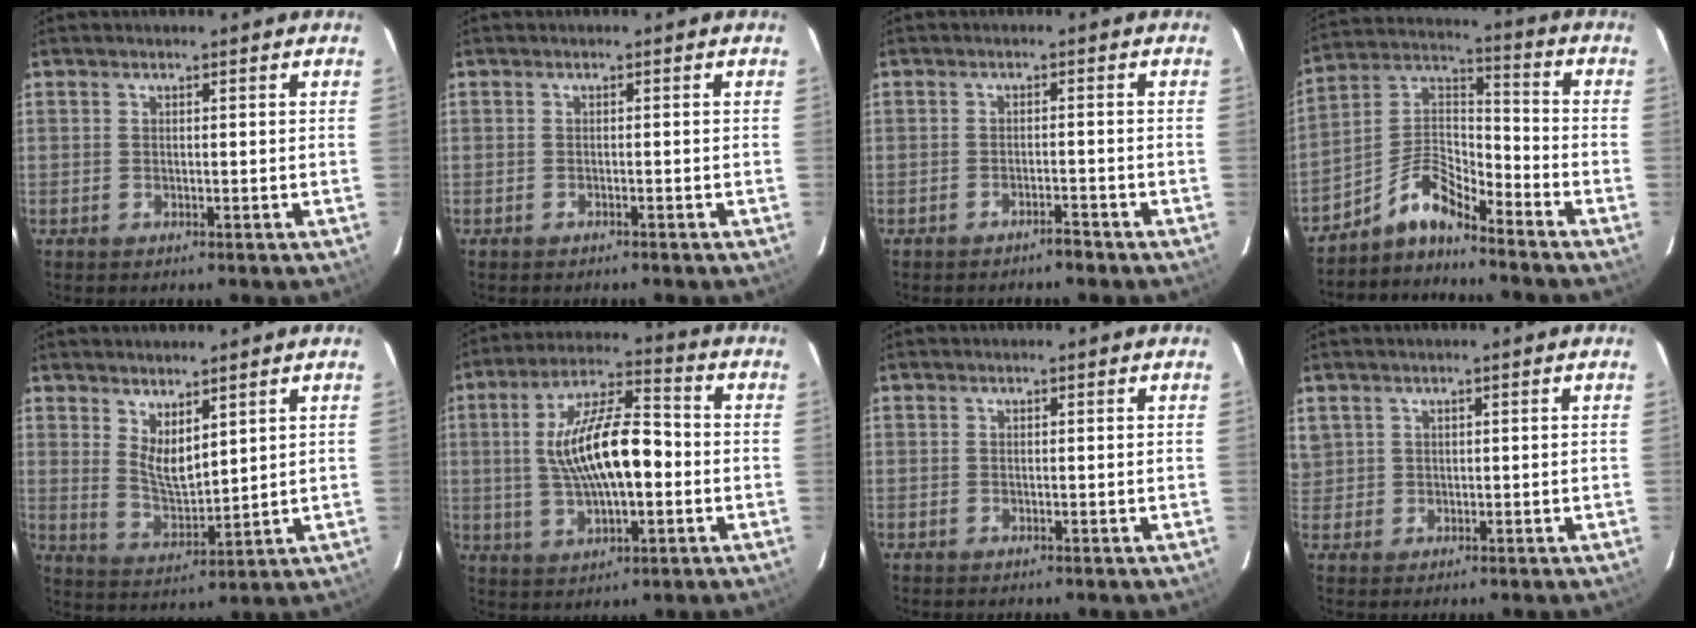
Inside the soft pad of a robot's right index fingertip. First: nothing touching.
{"total": 0.8, "force": [-0.8, 0.2, 0.2], "torque": [-0.006, 0.002, -0.012]}
{"total": 2.0, "force": [-1.9, 0.4, 0.7], "torque": [-0.018, 0.002, -0.025]}
{"total": 8.8, "force": [-7.3, 2.5, 4.2], "torque": [-0.107, 0.040, -0.152]}
{"total": 6.2, "force": [4.0, 2.2, 4.2], "torque": [-0.073, -0.015, 0.079]}
{"total": 15.2, "force": [-0.6, 5.5, 14.2], "torque": [-0.261, 0.016, -0.007]}
{"total": 0.0}
{"total": 3.0, "force": [1.4, 2.7, 0.4], "torque": [0.002, 0.008, 0.032]}